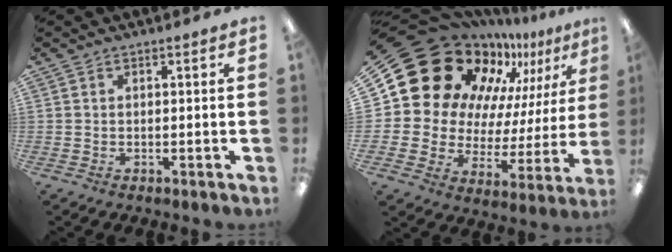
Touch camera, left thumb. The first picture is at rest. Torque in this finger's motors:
{"motor_torque": [0.43, 0.99, 1.40, -1.37, 0.42]}